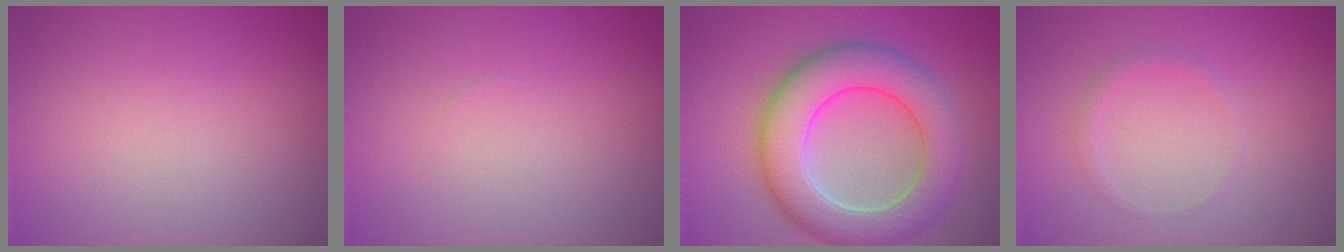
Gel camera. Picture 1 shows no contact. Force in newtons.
{"total": 0.0}
{"total": 8.9, "press": 8.9, "slide": 0.6}
{"total": 0.9, "press": 0.9, "slide": 0.1}